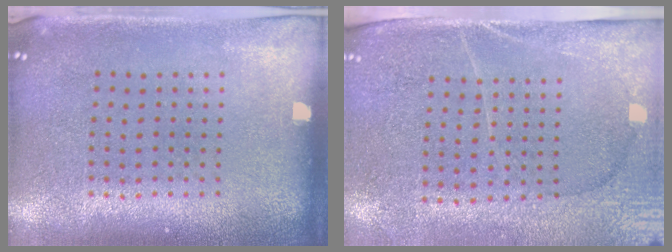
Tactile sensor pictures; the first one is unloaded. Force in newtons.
{"total": 3.0, "press": 2.8, "slide": 1.2}